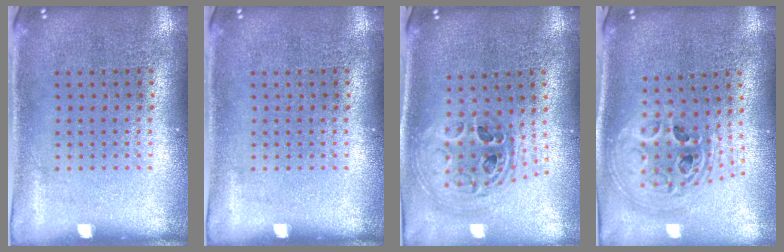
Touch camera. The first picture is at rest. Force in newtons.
{"total": 0.0}
{"total": 1.2, "press": 1.1, "slide": 0.5}
{"total": 2.3, "press": 1.8, "slide": 1.6}